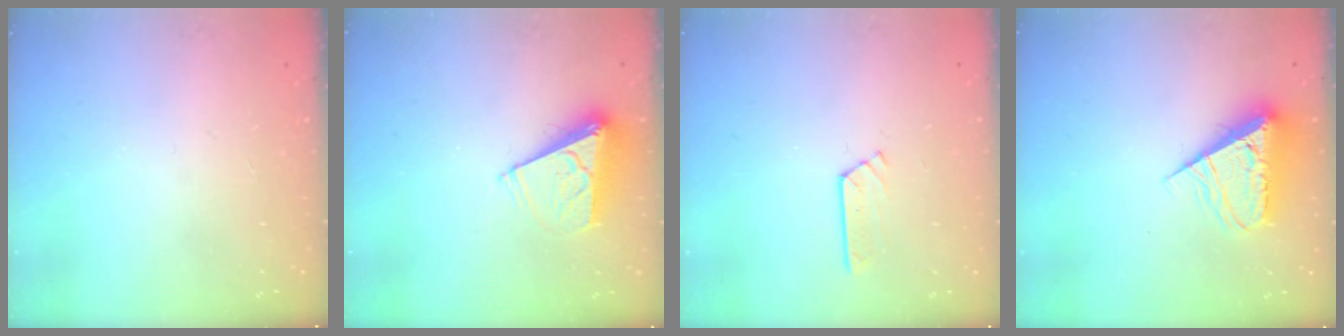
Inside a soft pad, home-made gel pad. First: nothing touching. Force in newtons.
{"total": 9.5, "press": 9.5, "slide": 0.1}
{"total": 2.4, "press": 2.4, "slide": 0.1}
{"total": 8.2, "press": 8.2, "slide": 0.9}